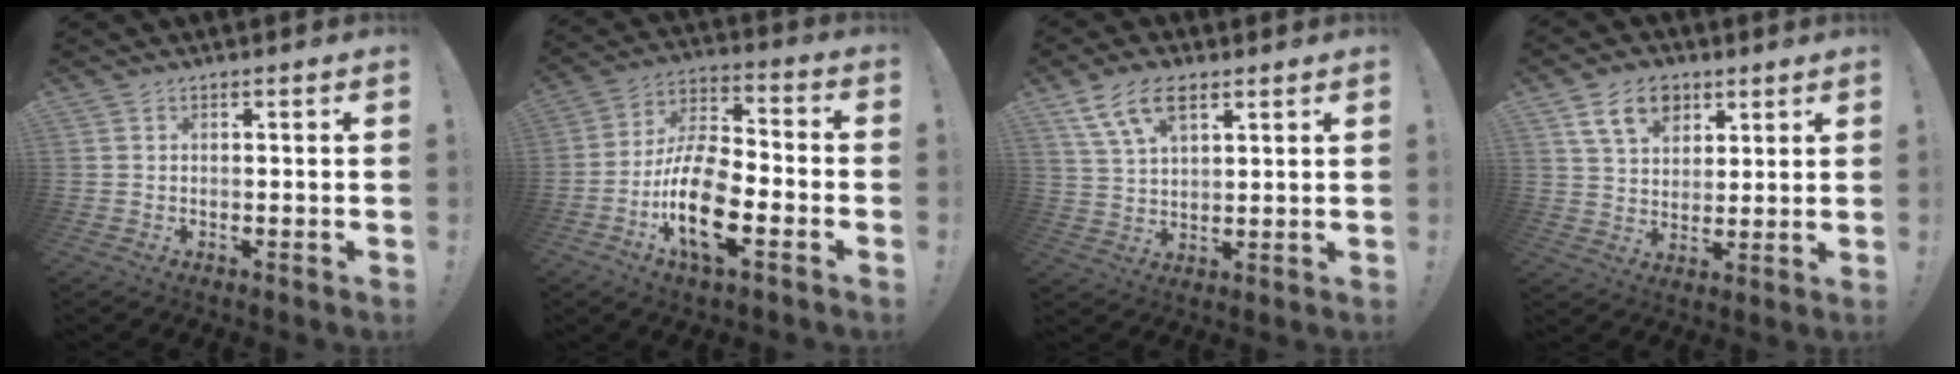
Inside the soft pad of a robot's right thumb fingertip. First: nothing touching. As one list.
[{"total": 18.5, "force": [-6.9, 8.4, 15.0], "torque": [-0.287, 0.029, -0.116]}, {"total": 10.7, "force": [6.0, 5.5, 6.9], "torque": [-0.128, -0.006, 0.115]}, {"total": 12.6, "force": [6.5, 9.0, 6.0], "torque": [-0.089, -0.021, 0.124]}]